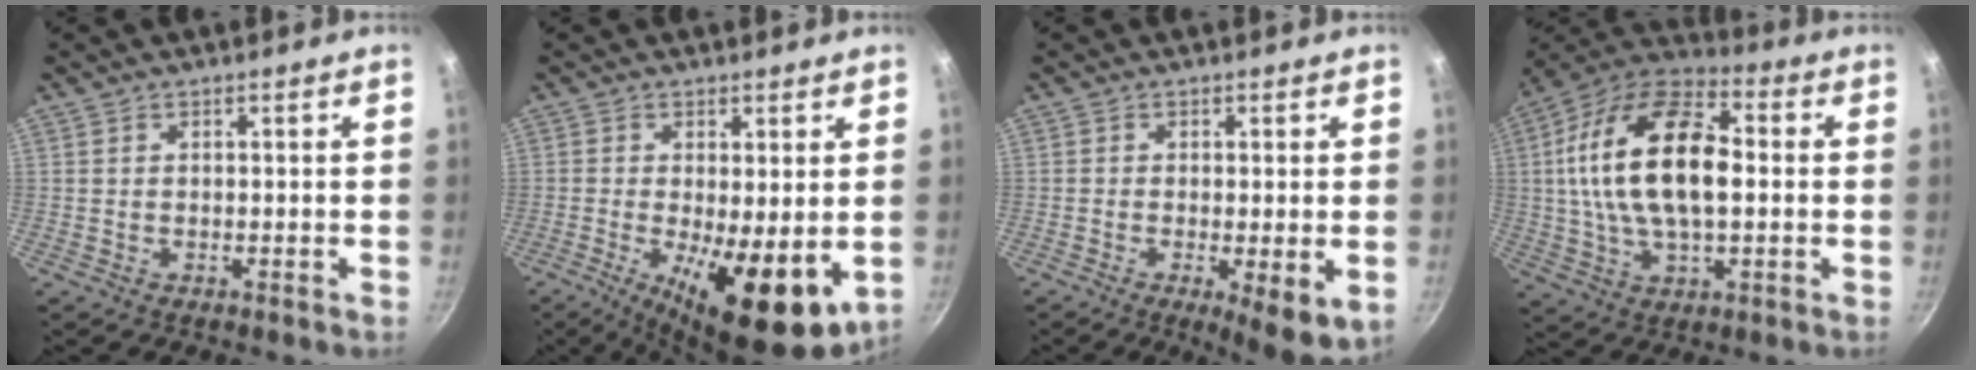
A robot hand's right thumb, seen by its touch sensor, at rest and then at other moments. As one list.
[{"total": 15.2, "force": [-3.7, 5.4, 13.7], "torque": [-0.191, -0.028, -0.037]}, {"total": 7.8, "force": [-2.2, 2.1, 7.2], "torque": [-0.109, -0.022, -0.034]}, {"total": 21.4, "force": [1.6, 11.1, 18.2], "torque": [-0.338, 0.024, 0.022]}]